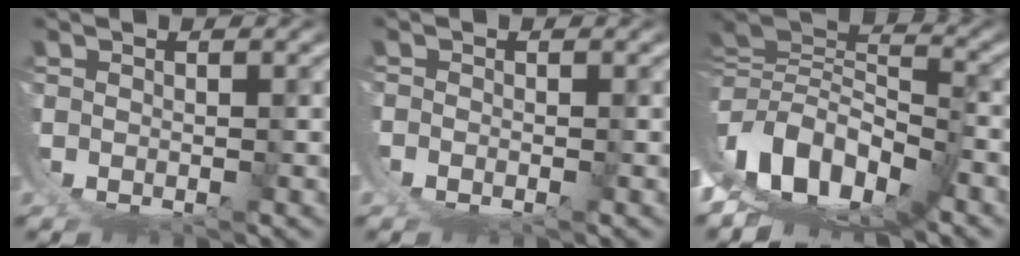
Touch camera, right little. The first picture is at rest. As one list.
[{"total": 1.1, "force": [-0.1, 0.8, 0.7], "torque": [-0.020, -0.002, -0.002]}, {"total": 13.0, "force": [1.0, 8.7, 9.6], "torque": [-0.184, -0.032, 0.025]}]